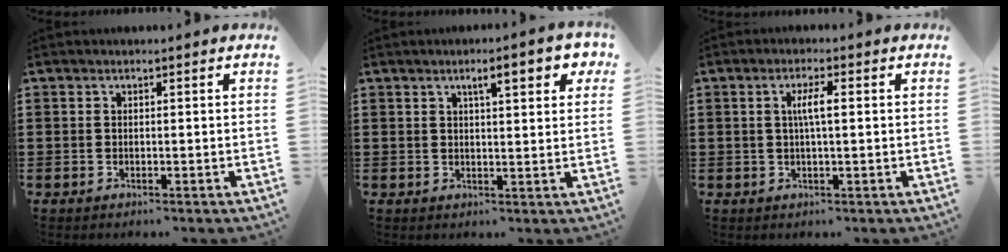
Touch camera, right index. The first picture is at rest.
{"total": 4.8, "force": [2.6, 1.0, 4.0], "torque": [-0.058, -0.002, 0.036]}
{"total": 3.3, "force": [0.4, 0.5, 3.2], "torque": [-0.062, 0.002, 0.003]}